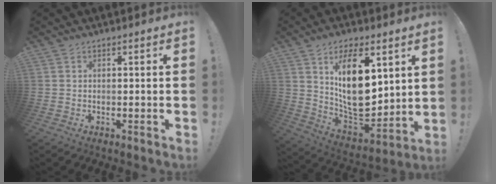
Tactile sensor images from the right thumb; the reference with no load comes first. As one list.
[{"total": 20.2, "force": [6.8, 10.4, 15.9], "torque": [-0.279, -0.038, 0.116]}]